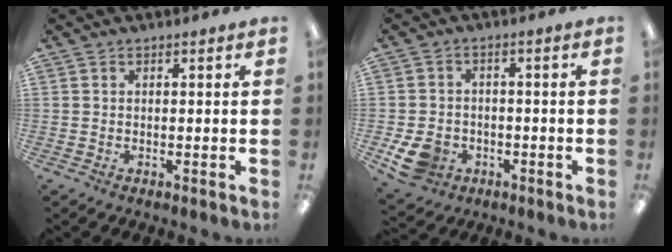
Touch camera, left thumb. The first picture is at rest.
{"total": 7.1, "force": [-3.2, 5.4, 3.2], "torque": [-0.074, 0.016, -0.055]}